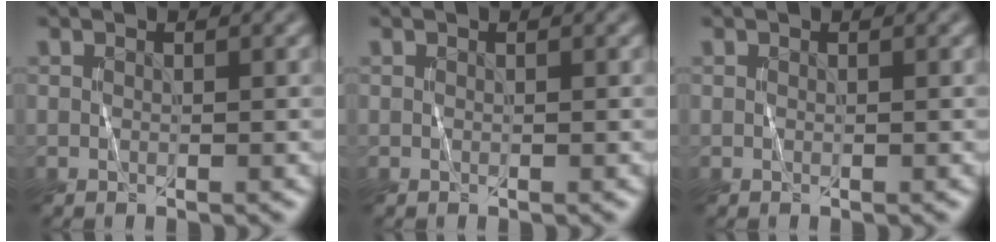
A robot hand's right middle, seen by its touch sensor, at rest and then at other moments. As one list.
[{"total": 0.0}, {"total": 0.0}]